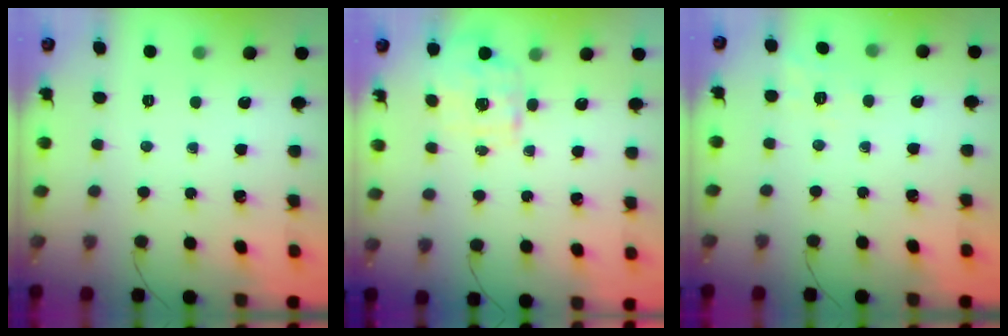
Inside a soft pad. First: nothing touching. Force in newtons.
{"total": 1.9, "press": 1.8, "slide": 0.6}
{"total": 2.2, "press": 0.8, "slide": 2.1}